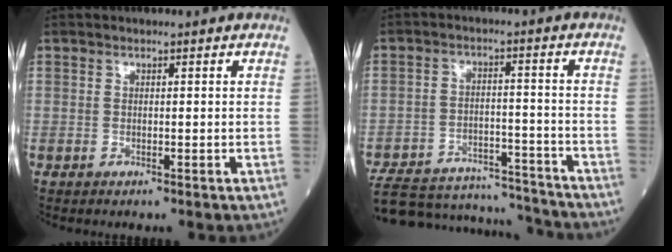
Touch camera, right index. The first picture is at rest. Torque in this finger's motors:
{"motor_torque": [-0.34, -1.16, -0.37, -0.21]}